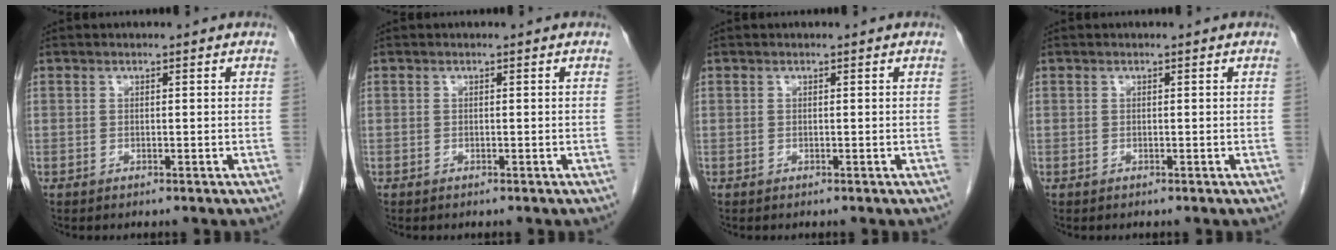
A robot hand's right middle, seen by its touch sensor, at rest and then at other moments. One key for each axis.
{"total": 0.0}
{"total": 0.0}
{"total": 0.0}